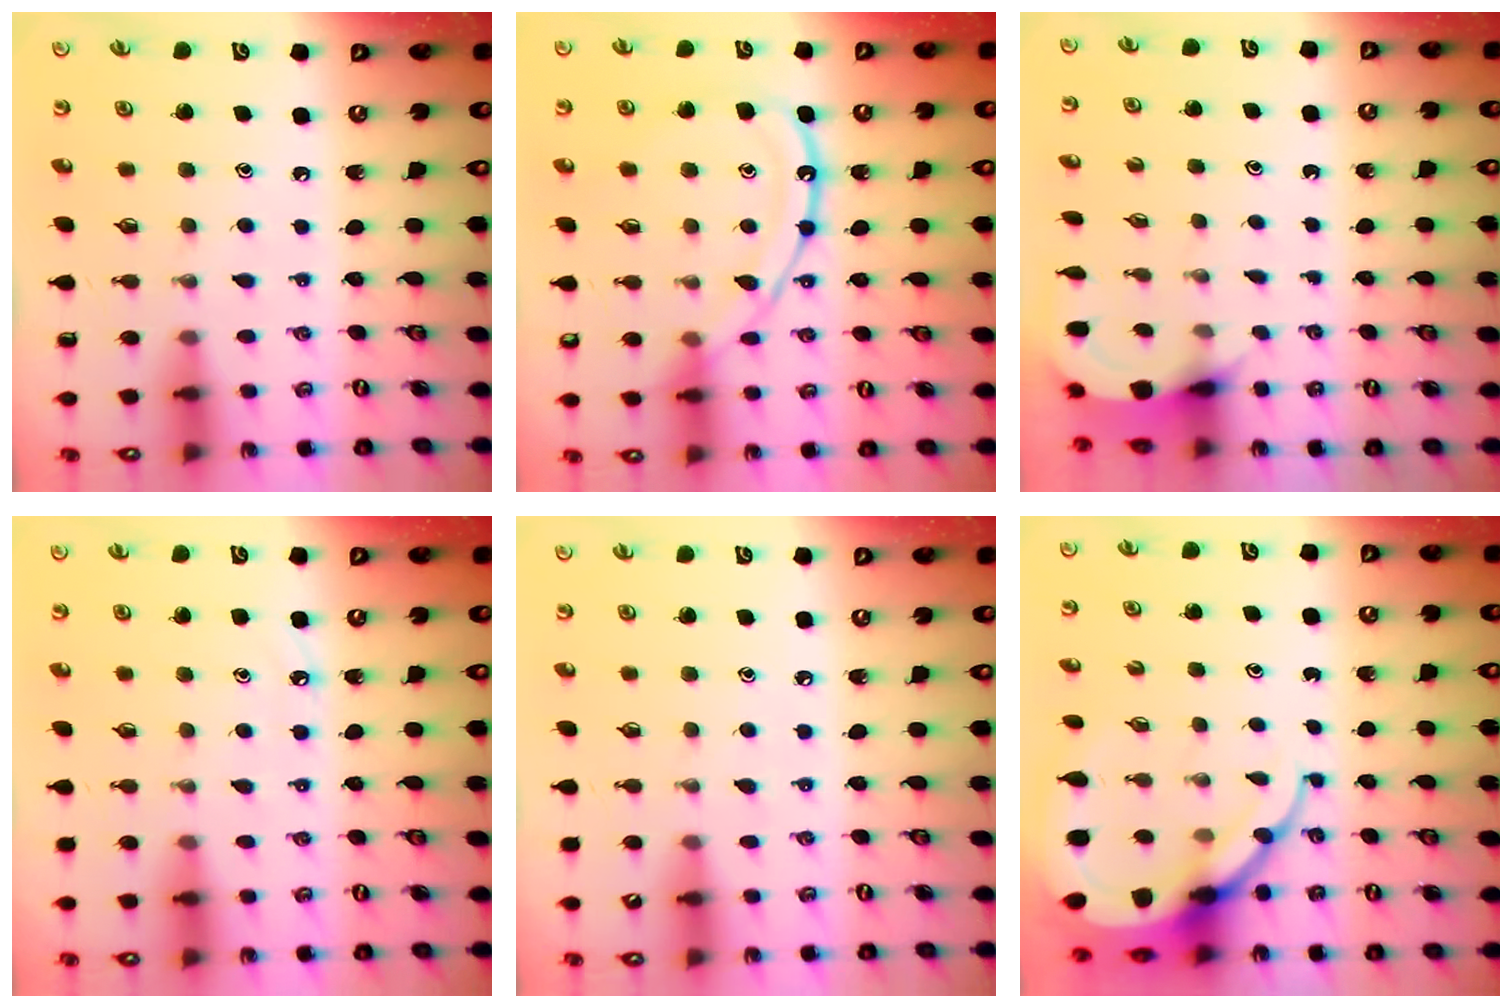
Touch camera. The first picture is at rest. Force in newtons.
{"total": 15.2, "press": 15.1, "slide": 1.3}
{"total": 3.6, "press": 3.6, "slide": 0.3}
{"total": 4.9, "press": 4.8, "slide": 0.7}
{"total": 2.8, "press": 2.8, "slide": 0.4}
{"total": 10.3, "press": 10.3, "slide": 0.9}